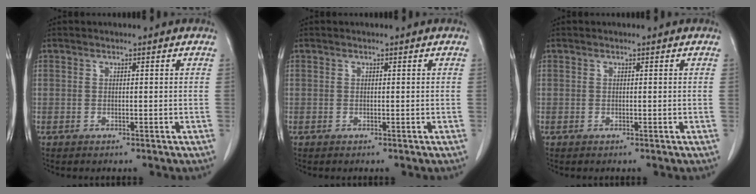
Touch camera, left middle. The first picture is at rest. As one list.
[{"total": 0.0}, {"total": 0.0}]